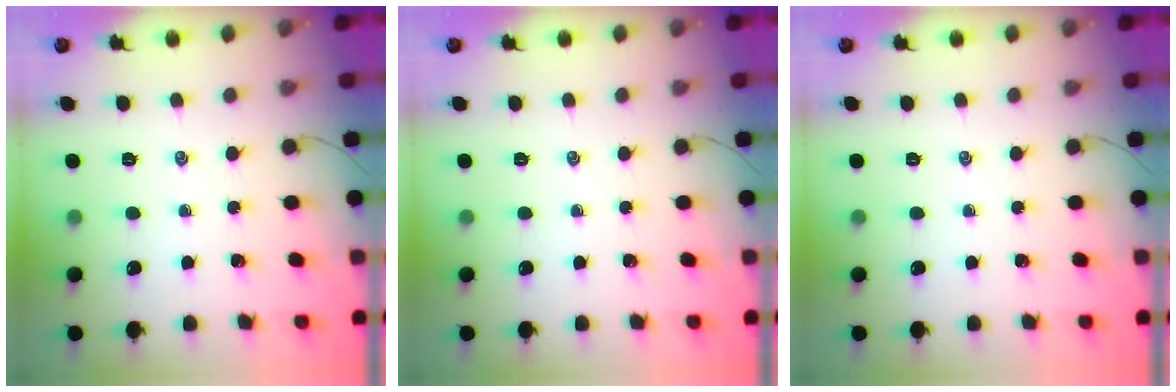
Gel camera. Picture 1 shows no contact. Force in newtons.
{"total": 0.0}
{"total": 0.0}